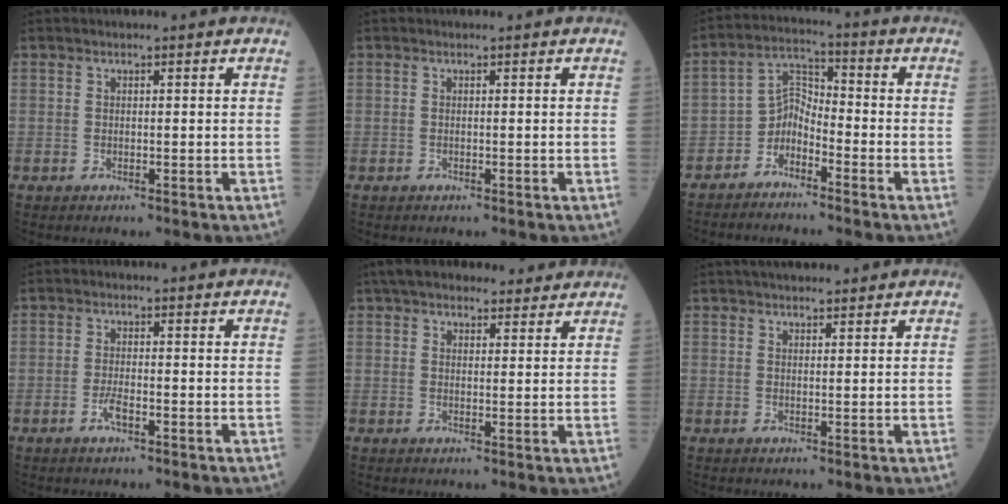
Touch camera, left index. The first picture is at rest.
{"total": 0.0}
{"total": 4.2, "force": [-3.1, 2.2, 1.7], "torque": [-0.021, 0.008, -0.070]}
{"total": 2.0, "force": [-1.0, 0.4, 1.7], "torque": [-0.039, -0.002, -0.021]}
{"total": 12.5, "force": [10.9, 3.8, 5.0], "torque": [-0.064, 0.040, 0.152]}
{"total": 6.3, "force": [5.5, 1.3, 2.8], "torque": [-0.037, 0.029, 0.083]}